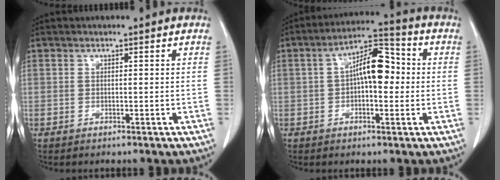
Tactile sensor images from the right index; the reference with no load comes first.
{"total": 8.9, "force": [0.5, 3.5, 8.2], "torque": [-0.143, 0.032, 0.002]}